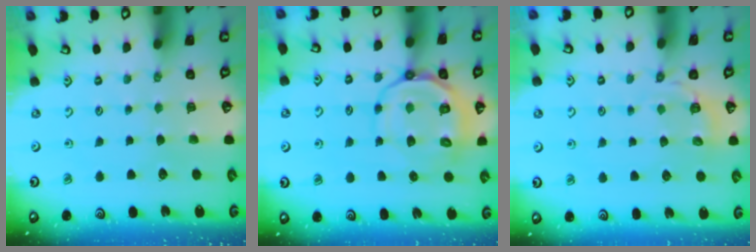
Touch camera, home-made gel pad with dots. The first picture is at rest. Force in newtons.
{"total": 12.1, "press": 12.0, "slide": 2.0}
{"total": 3.7, "press": 3.2, "slide": 1.8}